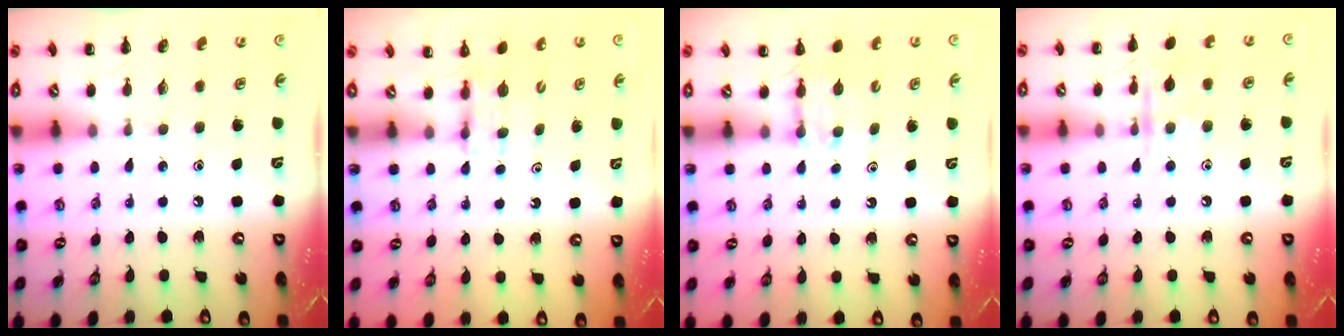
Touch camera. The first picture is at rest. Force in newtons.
{"total": 3.4, "press": 3.1, "slide": 1.4}
{"total": 6.1, "press": 5.9, "slide": 1.6}
{"total": 8.8, "press": 8.8, "slide": 0.6}